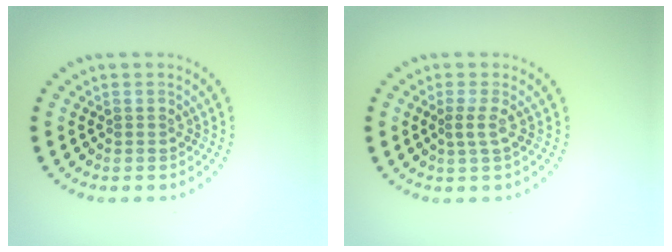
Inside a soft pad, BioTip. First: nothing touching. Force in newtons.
{"total": 1.5, "press": 1.1, "slide": 1.0}